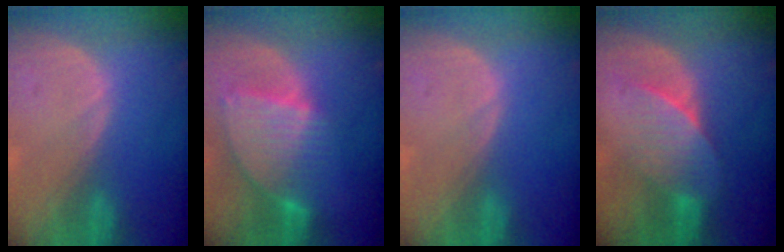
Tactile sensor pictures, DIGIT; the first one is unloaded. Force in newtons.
{"total": 8.6, "press": 7.5, "slide": 4.2}
{"total": 0.0}
{"total": 7.2, "press": 6.7, "slide": 2.6}